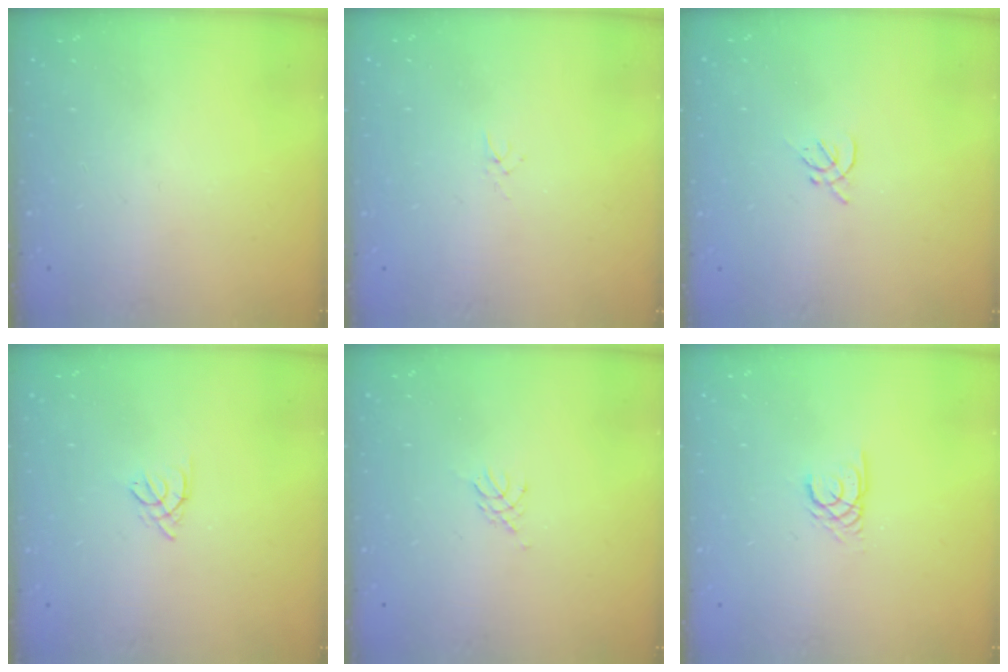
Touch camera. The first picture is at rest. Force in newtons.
{"total": 1.0, "press": 1.0, "slide": 0.3}
{"total": 1.6, "press": 1.5, "slide": 0.5}
{"total": 3.0, "press": 2.9, "slide": 0.7}
{"total": 3.8, "press": 3.8, "slide": 0.6}
{"total": 2.2, "press": 2.2, "slide": 0.1}